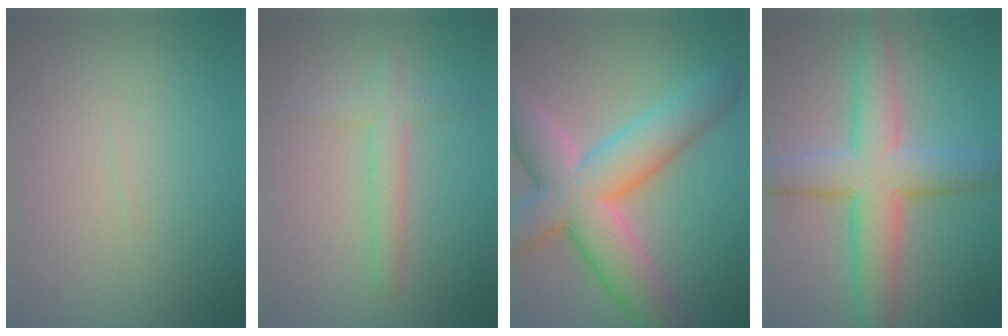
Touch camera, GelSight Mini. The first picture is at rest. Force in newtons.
{"total": 2.3, "press": 2.3, "slide": 0.0}
{"total": 10.5, "press": 10.4, "slide": 0.8}
{"total": 7.5, "press": 7.4, "slide": 0.3}